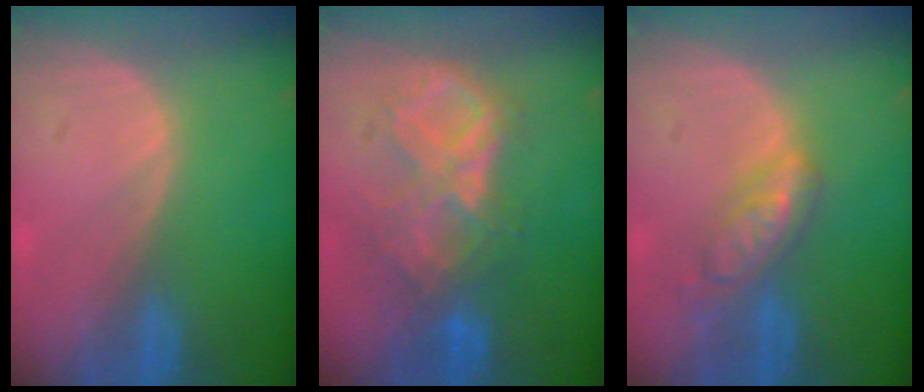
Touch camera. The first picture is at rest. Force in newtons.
{"total": 8.5, "press": 7.5, "slide": 3.9}
{"total": 5.9, "press": 5.2, "slide": 2.9}